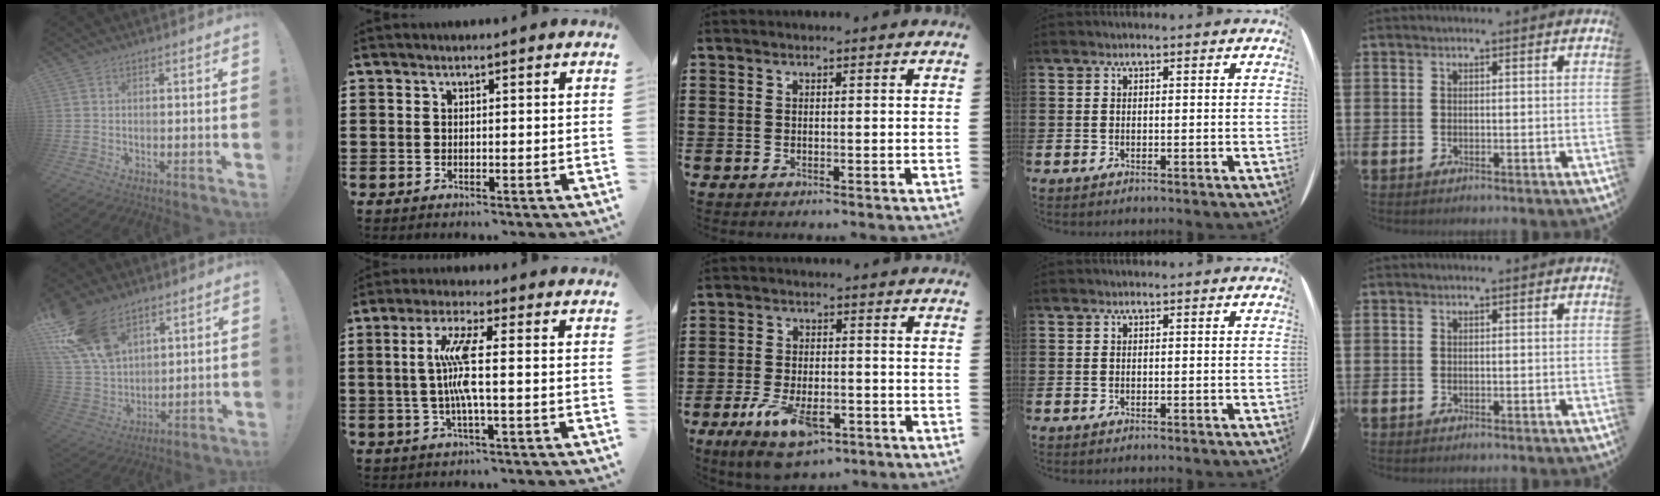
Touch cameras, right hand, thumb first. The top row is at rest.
{"thumb": {"total": 17.8, "force": [10.2, 10.8, 9.9], "torque": [-0.213, -0.051, 0.195]}, "index": {"total": 7.3, "force": [0.1, 0.6, 7.3], "torque": [-0.164, -0.012, -0.014]}, "middle": {"total": 8.0, "force": [-4.6, 3.5, 5.7], "torque": [-0.119, -0.003, -0.082]}}